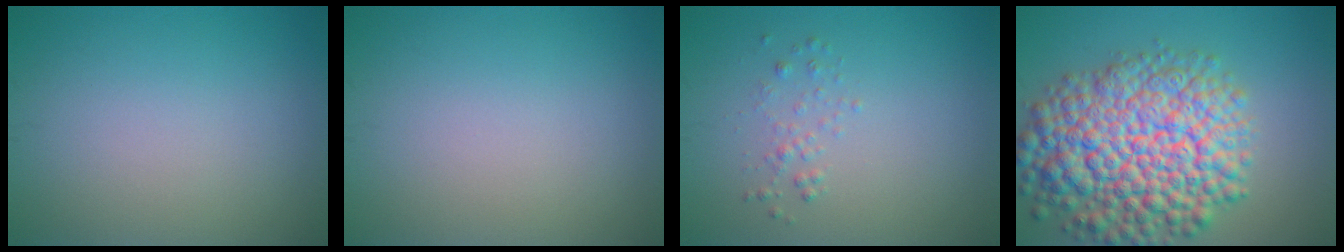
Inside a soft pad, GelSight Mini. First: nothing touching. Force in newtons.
{"total": 0.0}
{"total": 1.0, "press": 1.0, "slide": 0.0}
{"total": 12.4, "press": 12.4, "slide": 0.5}